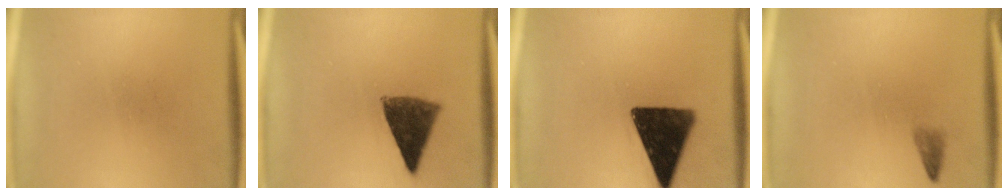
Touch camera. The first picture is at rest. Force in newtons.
{"total": 8.8}
{"total": 15.0}
{"total": 1.2}